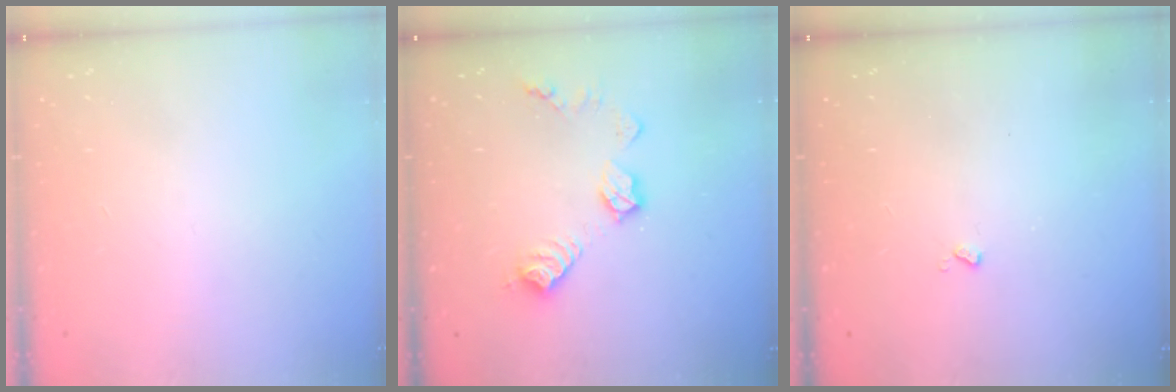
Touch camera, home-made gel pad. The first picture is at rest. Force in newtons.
{"total": 10.3, "press": 10.3, "slide": 0.5}
{"total": 2.5, "press": 2.4, "slide": 0.5}